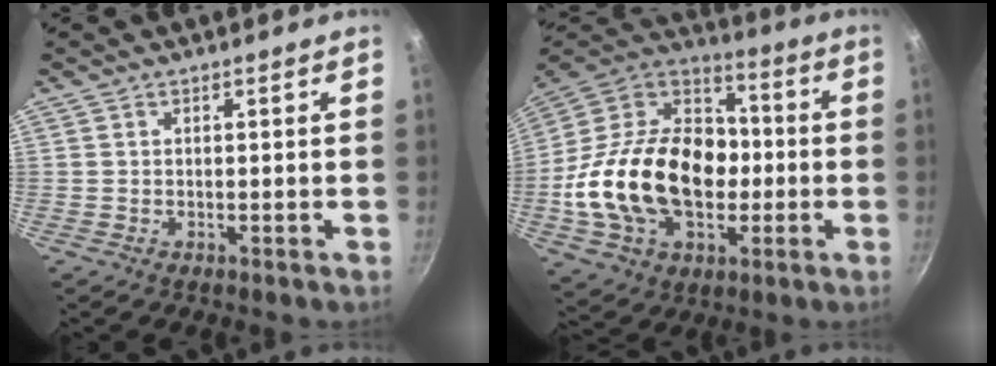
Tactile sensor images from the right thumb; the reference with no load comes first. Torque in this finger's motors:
{"motor_torque": [2.37, 2.64, 2.19, -0.58, 0.59]}